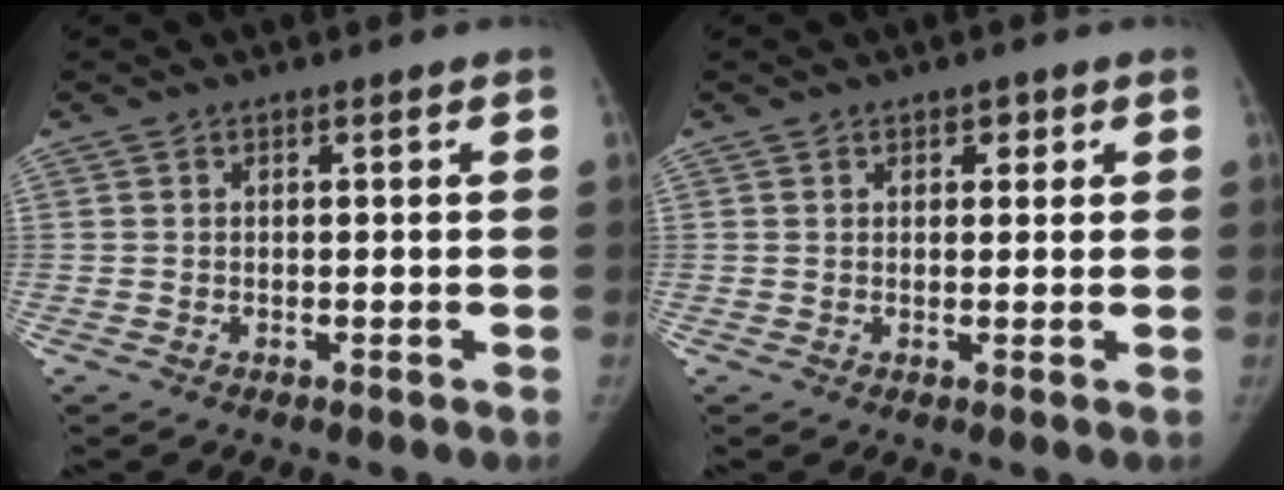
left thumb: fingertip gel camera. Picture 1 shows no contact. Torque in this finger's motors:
{"motor_torque": [-0.14, -0.12, -0.33, -0.14, -0.05]}